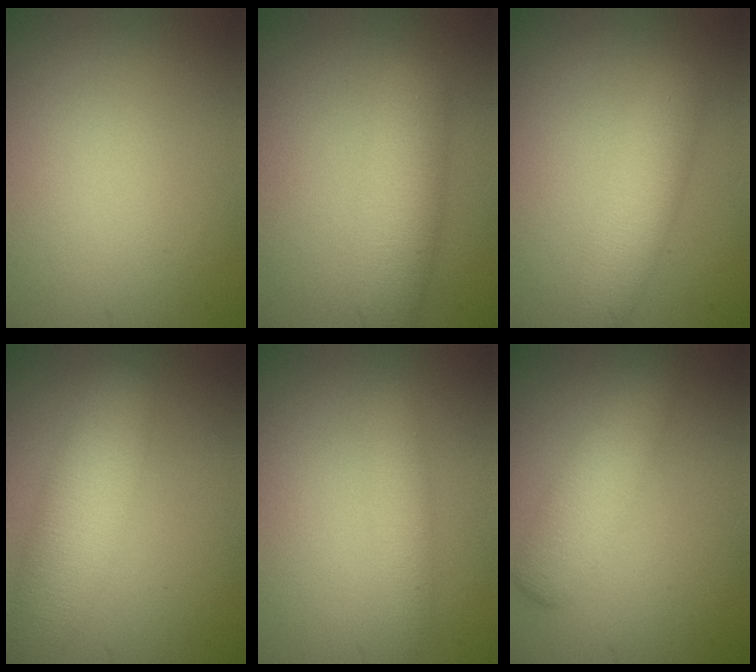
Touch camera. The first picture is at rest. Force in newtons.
{"total": 6.0, "press": 6.0, "slide": 0.1}
{"total": 3.8, "press": 3.8, "slide": 0.1}
{"total": 6.4, "press": 6.4, "slide": 0.4}
{"total": 1.9, "press": 1.9, "slide": 0.1}
{"total": 4.1, "press": 4.1, "slide": 0.2}